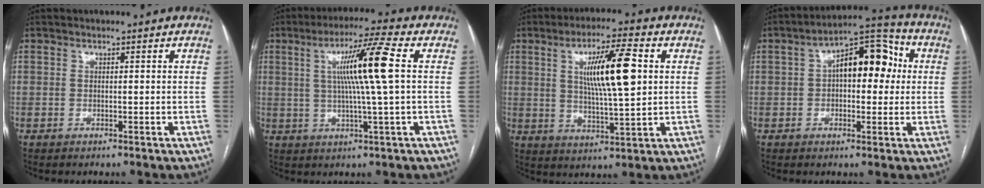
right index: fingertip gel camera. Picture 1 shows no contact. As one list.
[{"total": 10.7, "force": [1.9, -1.4, 10.5], "torque": [-0.182, 0.006, 0.034]}, {"total": 11.8, "force": [2.7, 1.3, 11.4], "torque": [-0.196, 0.003, 0.047]}, {"total": 11.4, "force": [1.7, 5.6, 9.8], "torque": [-0.148, 0.045, 0.023]}]